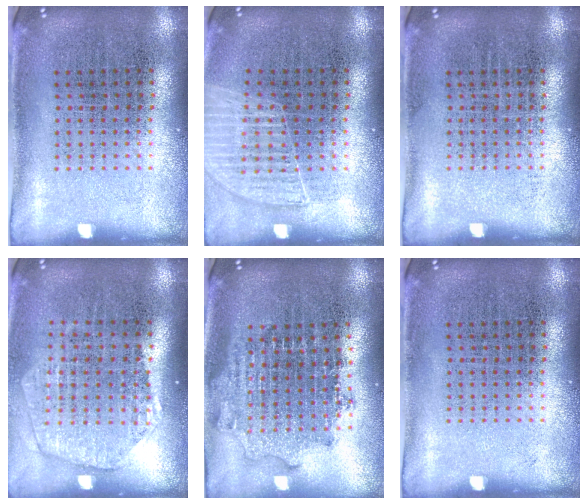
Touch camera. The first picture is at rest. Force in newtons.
{"total": 1.1, "press": 1.1, "slide": 0.1}
{"total": 0.0}
{"total": 1.8, "press": 1.7, "slide": 0.8}
{"total": 1.8, "press": 1.4, "slide": 1.1}
{"total": 0.0}